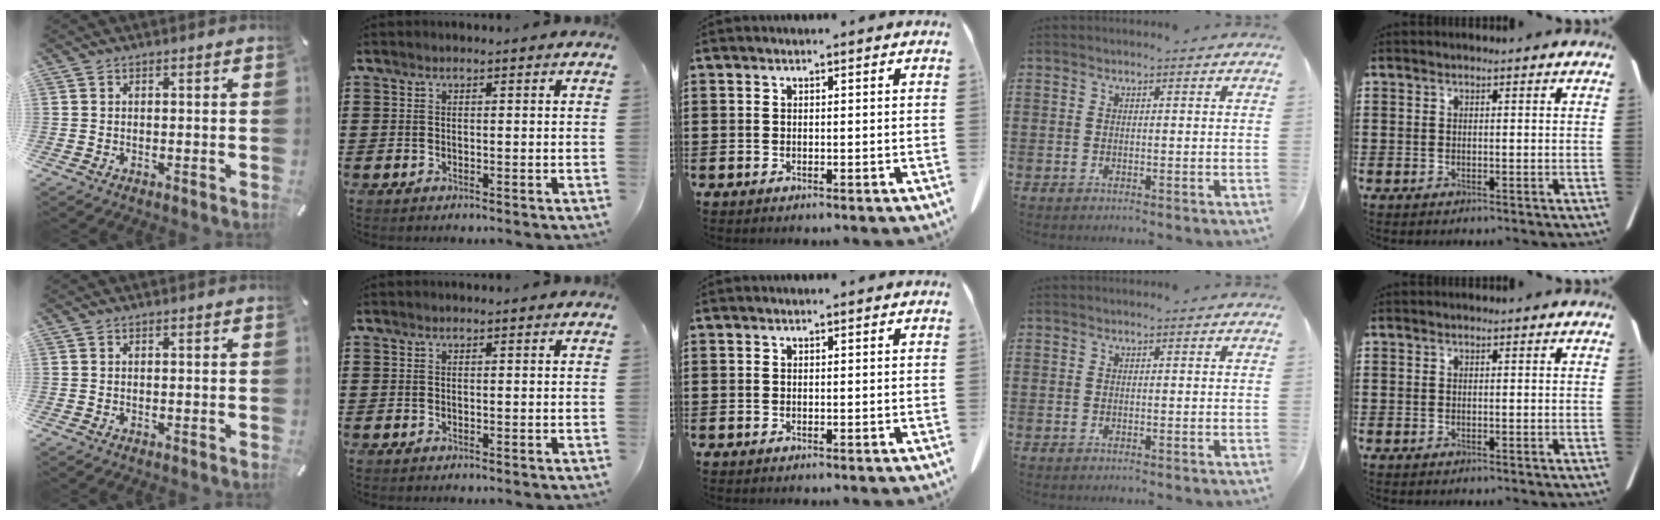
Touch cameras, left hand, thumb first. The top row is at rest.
{}